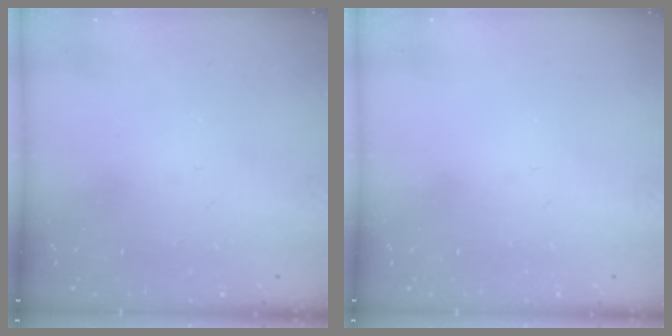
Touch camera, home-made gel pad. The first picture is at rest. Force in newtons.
{"total": 0.0}